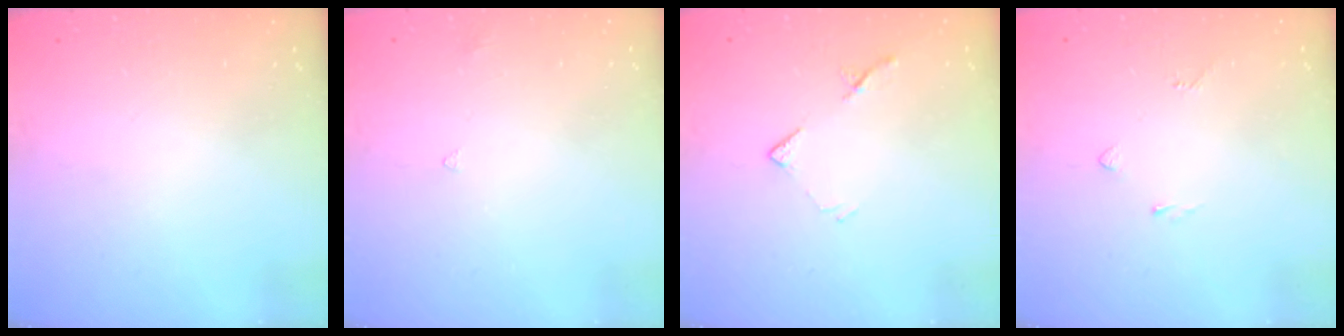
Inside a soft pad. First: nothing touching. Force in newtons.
{"total": 2.7, "press": 2.6, "slide": 0.5}
{"total": 6.4, "press": 6.4, "slide": 0.7}
{"total": 2.0, "press": 1.9, "slide": 0.8}